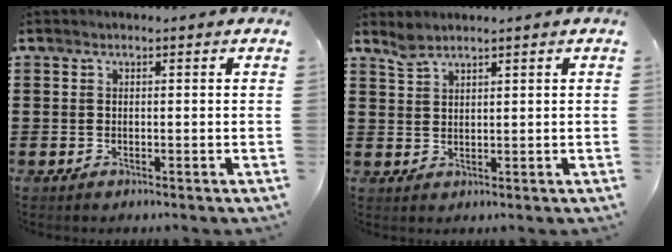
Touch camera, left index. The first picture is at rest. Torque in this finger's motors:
{"motor_torque": [-0.84, 0.96, -0.02, -0.01]}